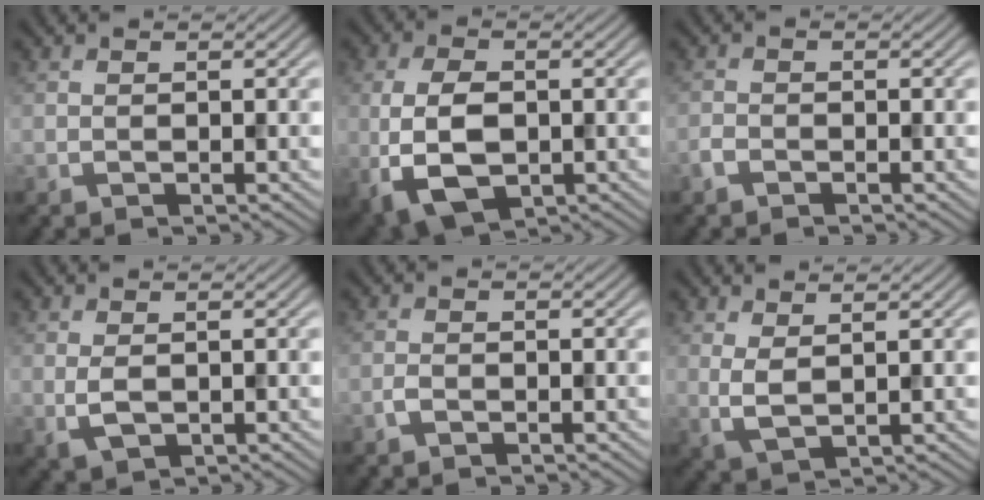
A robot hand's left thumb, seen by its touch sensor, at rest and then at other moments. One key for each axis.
{"total": 7.7, "fx": -1.1, "fy": 4.5, "fz": 6.1, "tx": -0.138, "ty": -0.010, "tz": -0.023}
{"total": 1.2, "fx": -0.9, "fy": 0.5, "fz": 0.5, "tx": -0.011, "ty": 0.001, "tz": -0.024}
{"total": 2.1, "fx": 0.2, "fy": 1.1, "fz": 1.8, "tx": -0.041, "ty": -0.004, "tz": 0.006}
{"total": 1.1, "fx": -0.7, "fy": 0.4, "fz": 0.6, "tx": -0.013, "ty": 0.003, "tz": -0.018}
{"total": 2.8, "fx": 1.6, "fy": 0.8, "fz": 2.2, "tx": -0.053, "ty": -0.003, "tz": 0.034}